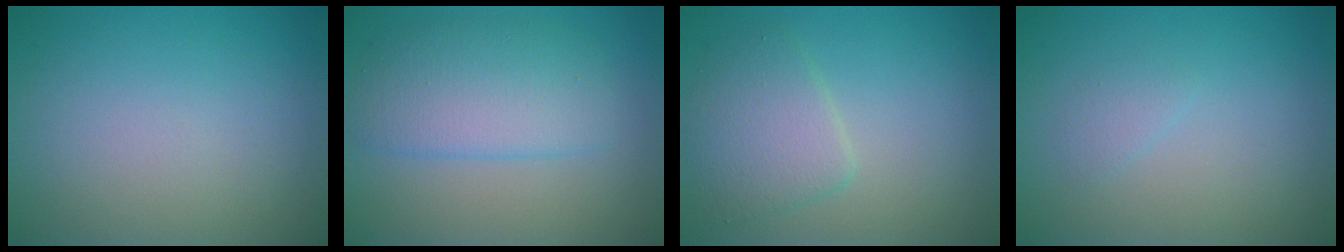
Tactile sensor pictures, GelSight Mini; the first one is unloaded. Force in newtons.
{"total": 4.6, "press": 4.6, "slide": 0.1}
{"total": 3.6, "press": 3.6, "slide": 0.1}
{"total": 0.9, "press": 0.9, "slide": 0.0}